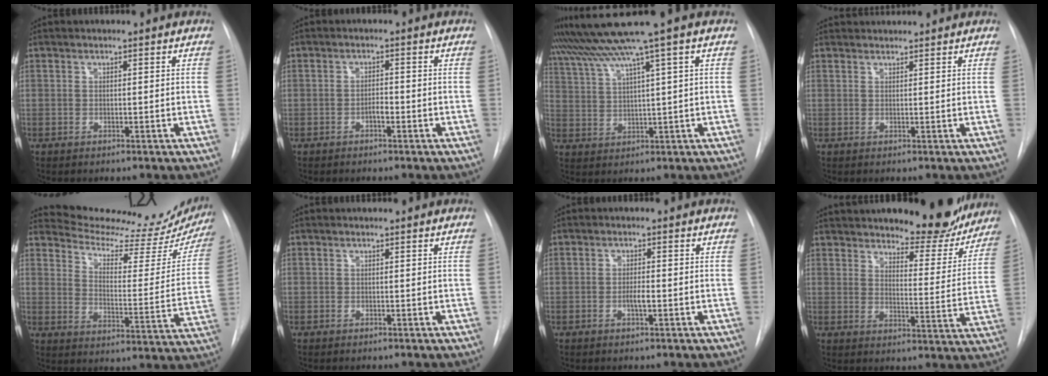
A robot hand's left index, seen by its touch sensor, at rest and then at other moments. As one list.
[{"total": 1.4, "force": [-0.7, 0.4, 1.1], "torque": [-0.017, 0.003, -0.014]}, {"total": 10.4, "force": [7.5, -2.6, 6.7], "torque": [-0.117, 0.024, 0.128]}, {"total": 4.1, "force": [4.0, 0.4, 0.7], "torque": [-0.010, 0.036, 0.056]}, {"total": 22.8, "force": [21.8, 3.6, 6.0], "torque": [-0.081, -0.085, 0.272]}, {"total": 0.0}, {"total": 1.7, "force": [-0.5, 0.2, 1.7], "torque": [-0.031, 0.000, -0.009]}, {"total": 15.0, "force": [13.7, 3.4, 5.2], "torque": [-0.054, -0.031, 0.179]}]